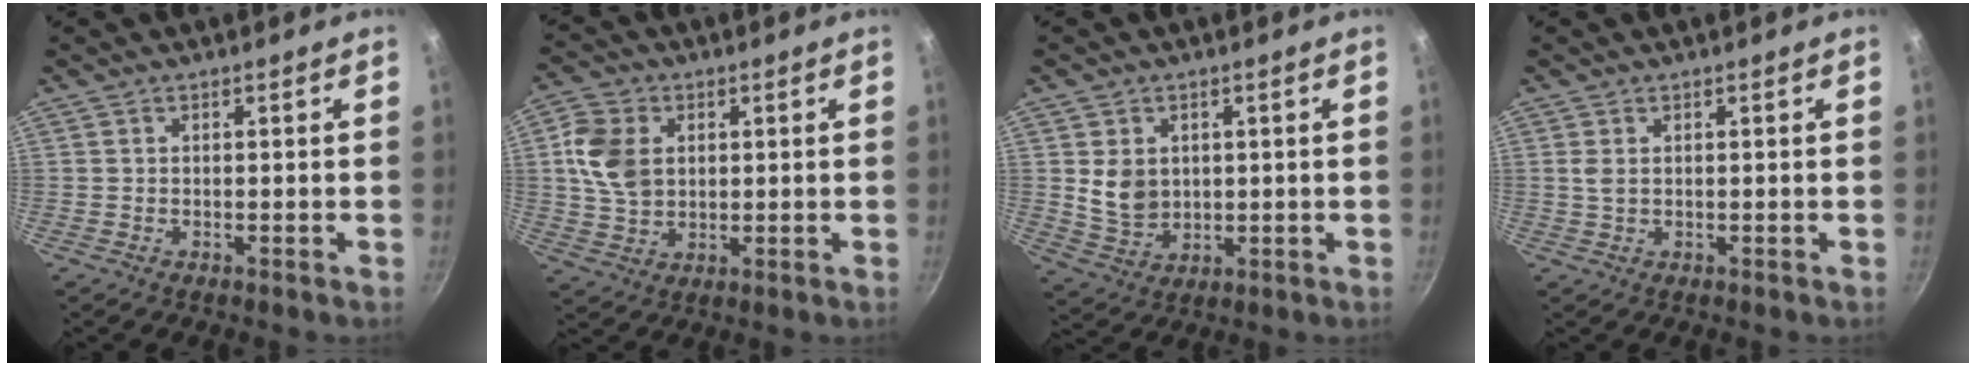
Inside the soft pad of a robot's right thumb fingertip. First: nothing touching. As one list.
[{"total": 9.9, "force": [2.0, 7.4, 6.3], "torque": [-0.101, -0.004, 0.035]}, {"total": 7.0, "force": [1.2, 5.5, 4.1], "torque": [-0.059, -0.014, 0.035]}, {"total": 1.7, "force": [0.5, 1.0, 1.3], "torque": [-0.027, 0.000, 0.011]}]